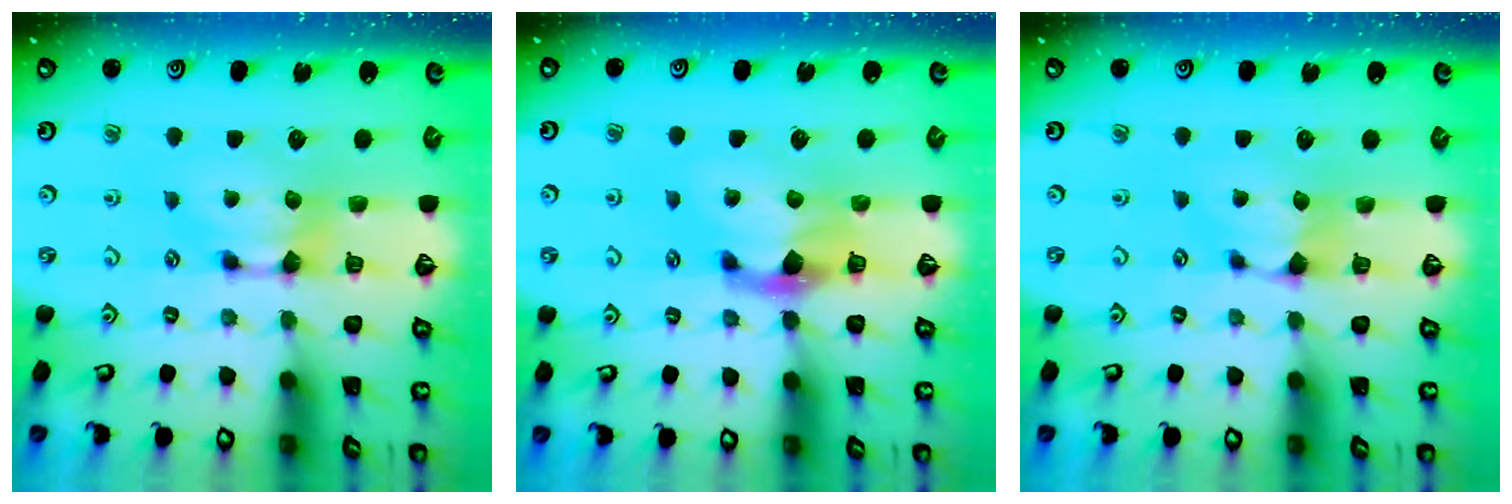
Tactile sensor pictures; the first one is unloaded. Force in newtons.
{"total": 1.9, "press": 1.3, "slide": 1.4}
{"total": 0.6, "press": 0.3, "slide": 0.6}